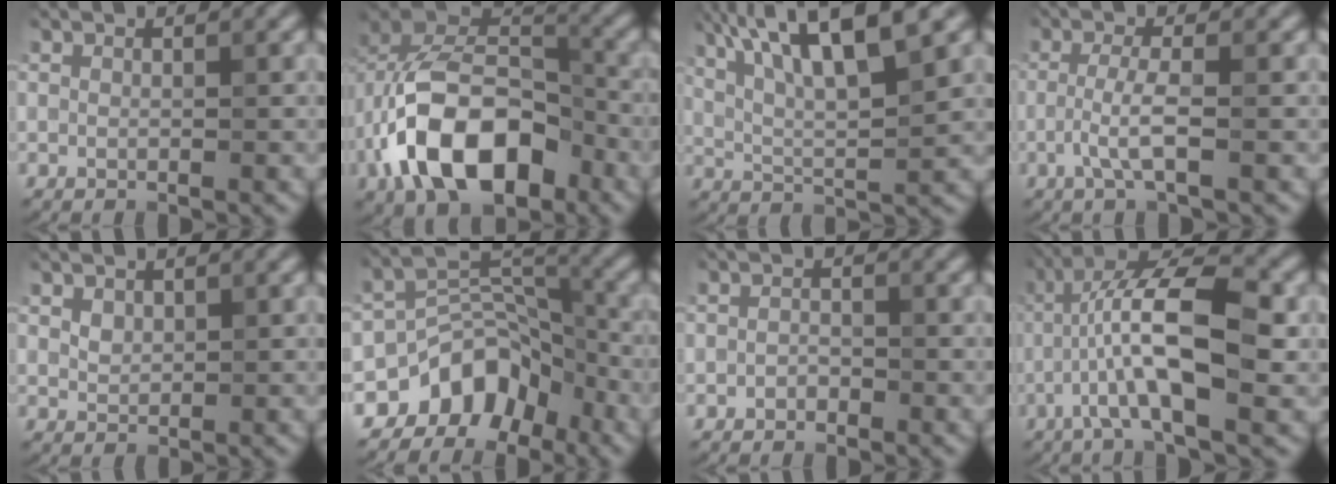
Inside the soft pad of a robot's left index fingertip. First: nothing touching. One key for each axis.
{"total": 12.2, "fx": -4.5, "fy": 7.3, "fz": 8.7, "tx": -0.147, "ty": 0.011, "tz": -0.085}
{"total": 10.6, "fx": 5.6, "fy": 2.7, "fz": 8.6, "tx": -0.145, "ty": 0.019, "tz": 0.093}
{"total": 2.9, "fx": -0.8, "fy": 0.3, "fz": 2.7, "tx": -0.055, "ty": 0.006, "tz": -0.021}
{"total": 1.1, "fx": 0.6, "fy": 0.8, "fz": 0.5, "tx": -0.010, "ty": -0.001, "tz": 0.015}
{"total": 7.2, "fx": -4.5, "fy": 4.7, "fz": 3.0, "tx": -0.023, "ty": 0.003, "tz": -0.086}
{"total": 1.0, "fx": -0.6, "fy": 0.6, "fz": 0.4, "tx": -0.007, "ty": 0.001, "tz": -0.013}
{"total": 9.5, "fx": -1.4, "fy": 2.4, "fz": 9.1, "tx": -0.167, "ty": 0.024, "tz": -0.032}